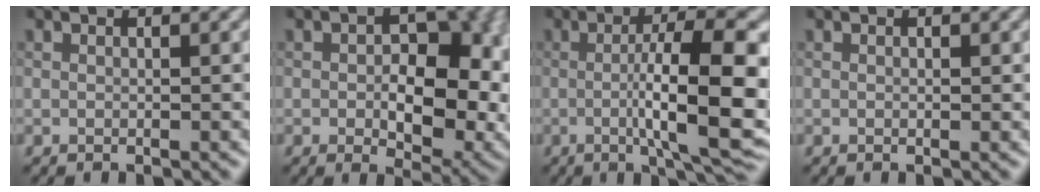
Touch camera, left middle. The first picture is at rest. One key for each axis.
{"total": 10.8, "fx": 0.0, "fy": 6.4, "fz": 8.6, "tx": -0.099, "ty": -0.008, "tz": 0.003}
{"total": 10.4, "fx": -1.1, "fy": 2.4, "fz": 10.1, "tx": -0.142, "ty": -0.006, "tz": -0.017}
{"total": 0.0}